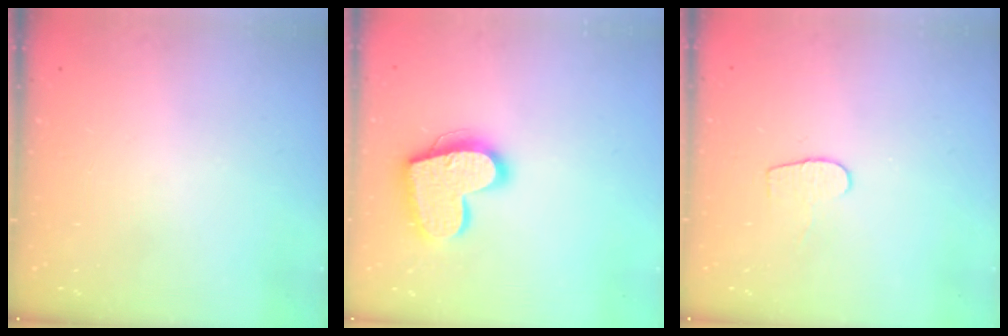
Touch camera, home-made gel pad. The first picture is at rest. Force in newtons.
{"total": 17.9, "press": 17.9, "slide": 1.3}
{"total": 5.4, "press": 5.4, "slide": 0.6}